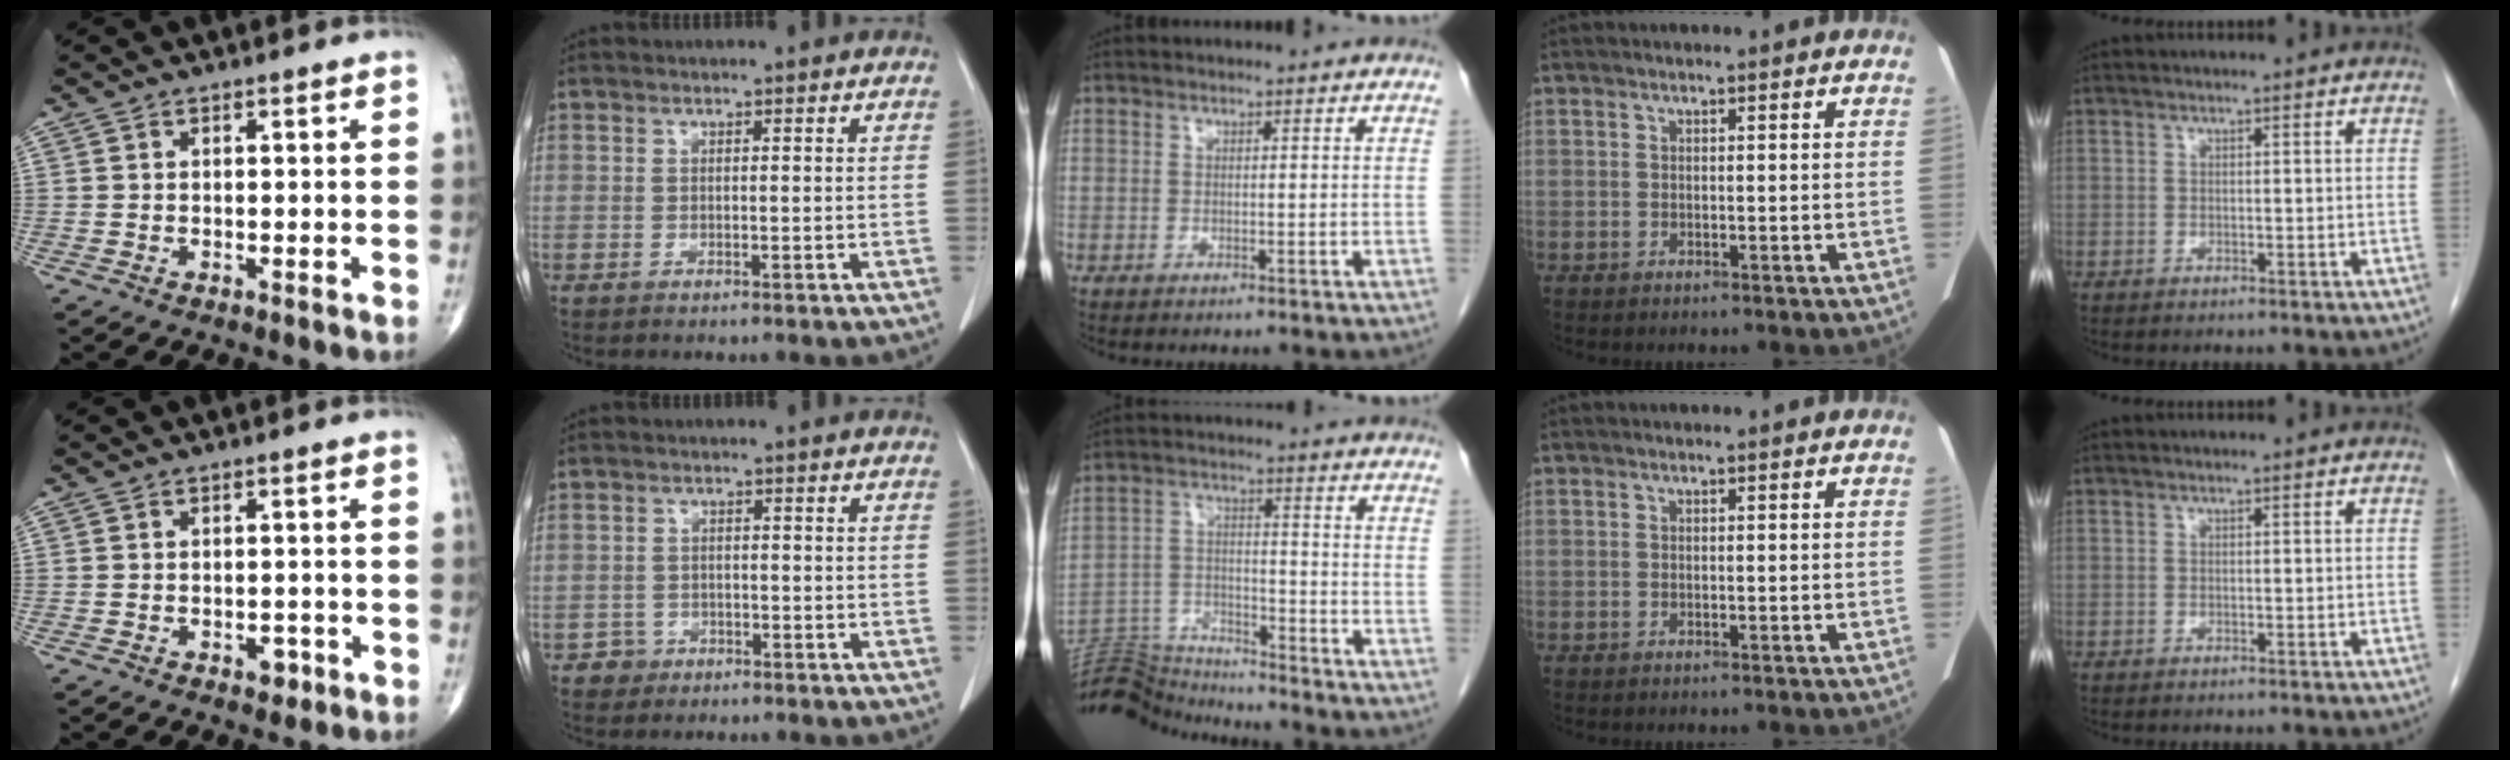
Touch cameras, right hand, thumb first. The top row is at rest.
{"thumb": {"total": 2.5, "force": [-1.3, 1.5, 1.6], "torque": [-0.010, 0.004, -0.014]}, "index": {"total": 2.5, "force": [-1.5, 2.0, -0.3], "torque": [0.008, 0.013, -0.027]}, "middle": {"total": 10.9, "force": [-10.9, 0.1, 0.0], "torque": [-0.002, 0.016, -0.200]}}